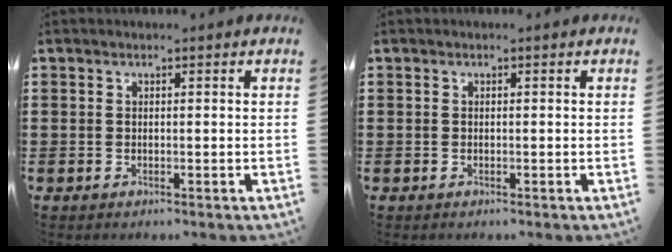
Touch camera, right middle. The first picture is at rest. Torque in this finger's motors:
{"motor_torque": [0.05, -0.16, 0.04, 0.02]}